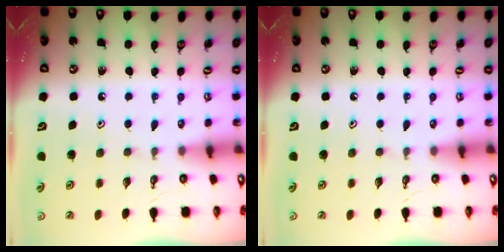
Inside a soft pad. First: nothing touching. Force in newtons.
{"total": 0.0}